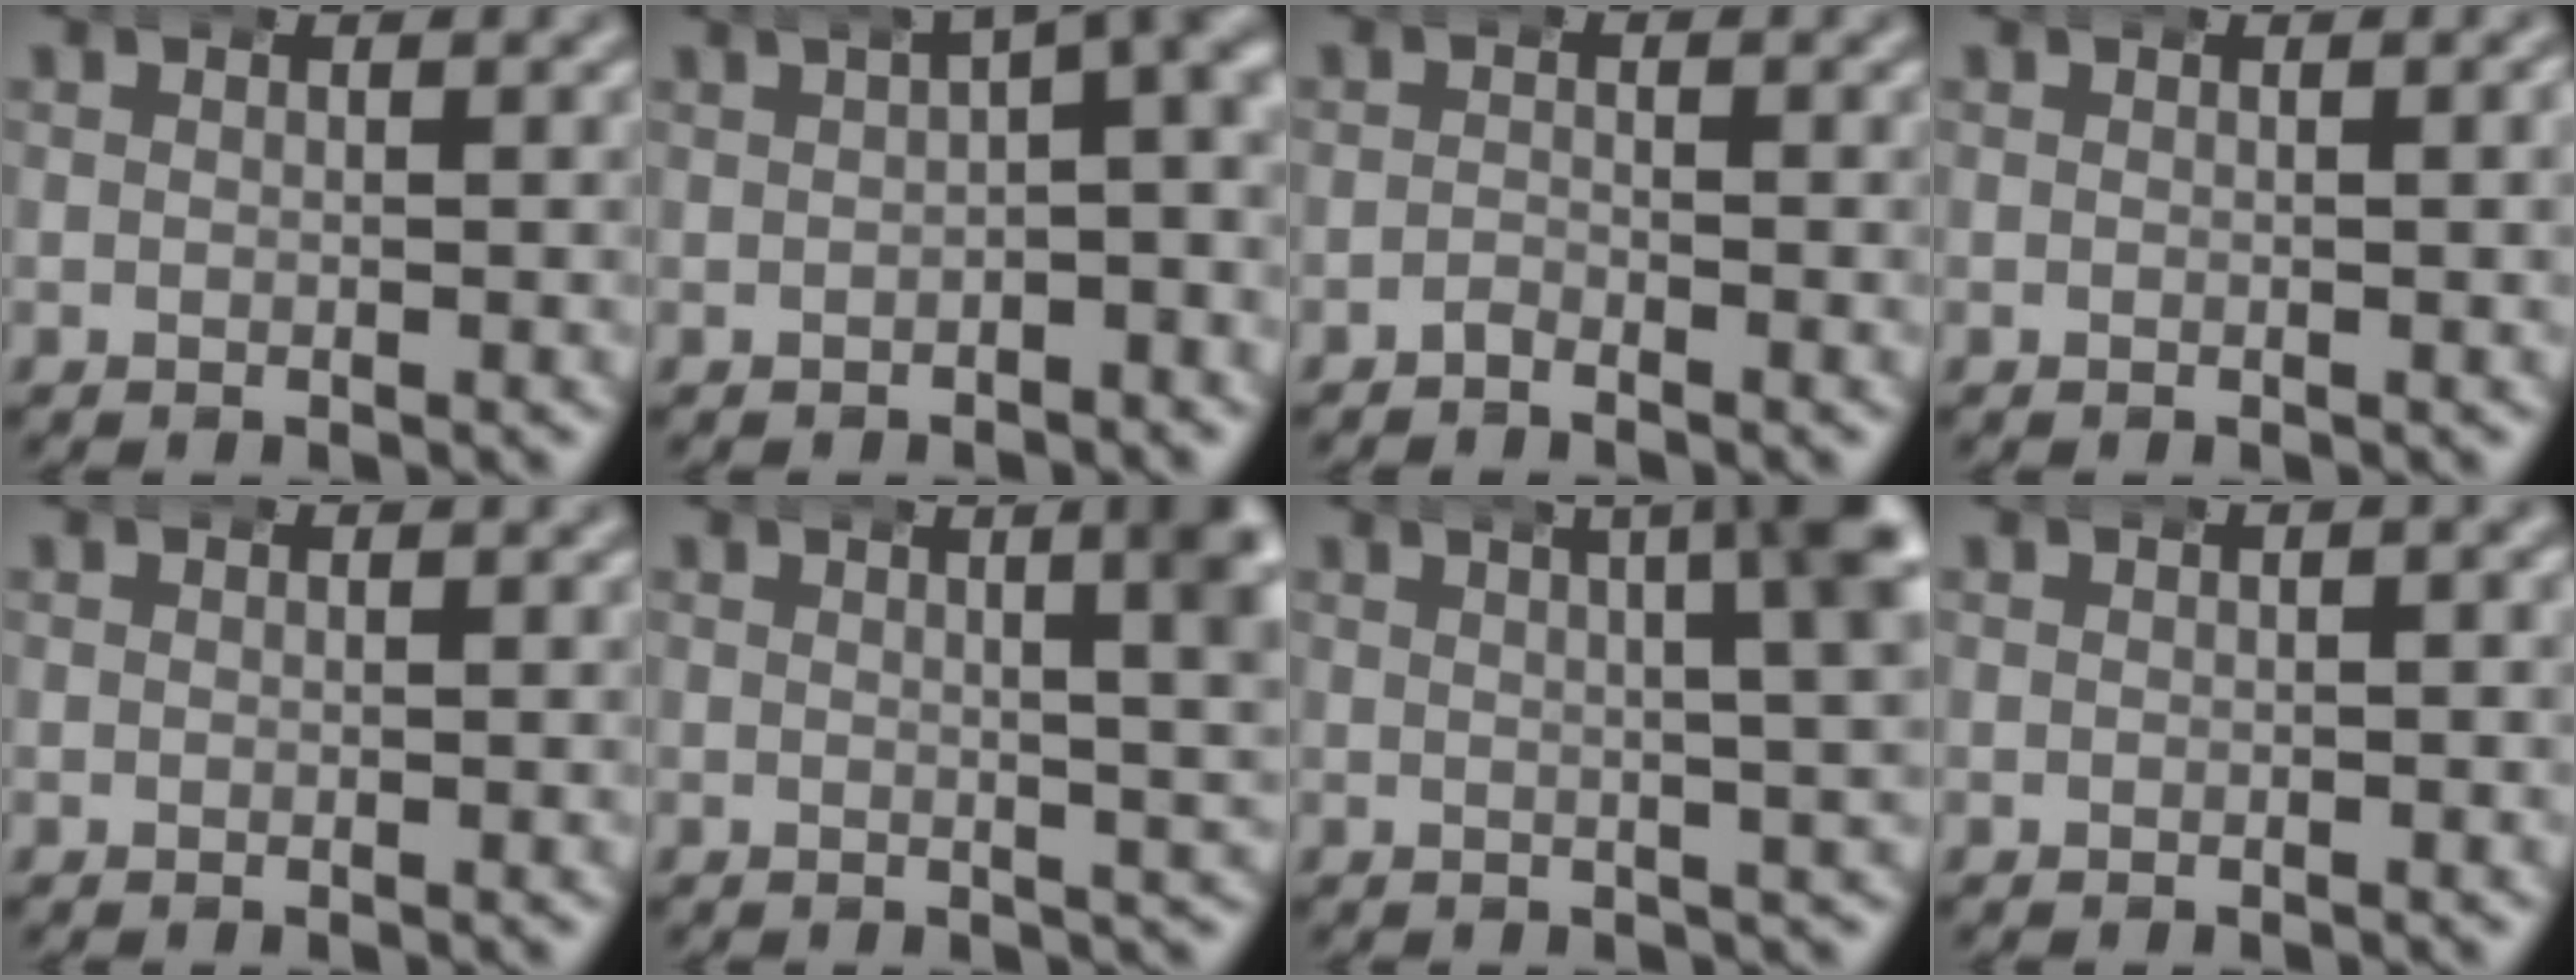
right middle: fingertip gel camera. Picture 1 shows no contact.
{"total": 7.5, "force": [2.1, 3.7, 6.2], "torque": [-0.058, 0.022, 0.021]}
{"total": 1.0, "force": [-0.9, 0.3, 0.0], "torque": [-0.004, -0.004, -0.021]}
{"total": 0.5, "force": [0.2, -0.1, 0.5], "torque": [-0.003, 0.004, 0.001]}
{"total": 0.0}
{"total": 8.5, "force": [3.3, 3.3, 7.2], "torque": [-0.059, 0.026, 0.034]}
{"total": 12.6, "force": [6.0, 5.5, 9.6], "torque": [-0.093, 0.043, 0.069]}
{"total": 0.7, "force": [0.0, 0.0, 0.7], "torque": [-0.011, 0.006, -0.001]}